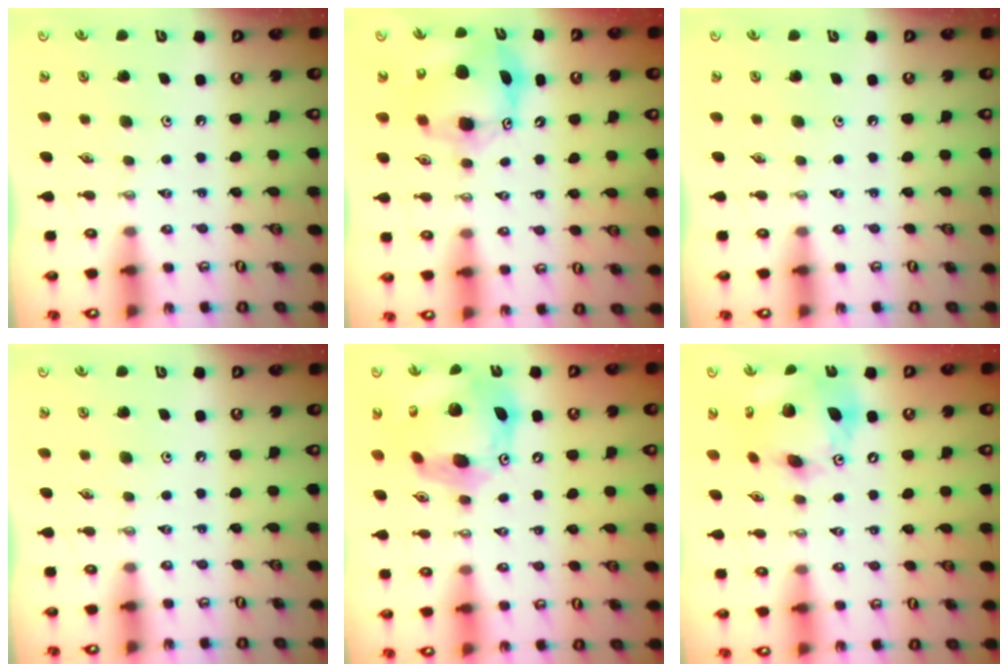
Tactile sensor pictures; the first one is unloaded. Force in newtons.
{"total": 10.2, "press": 10.1, "slide": 0.9}
{"total": 0.0}
{"total": 0.0}
{"total": 18.4, "press": 18.3, "slide": 1.9}
{"total": 16.8, "press": 16.5, "slide": 3.0}